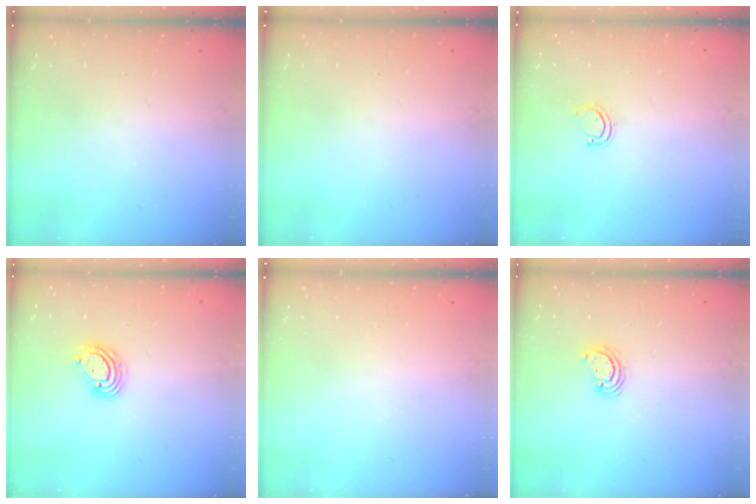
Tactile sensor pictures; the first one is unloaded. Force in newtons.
{"total": 0.0}
{"total": 4.3, "press": 4.3, "slide": 0.4}
{"total": 6.2, "press": 6.1, "slide": 1.0}
{"total": 0.0}
{"total": 2.8, "press": 2.8, "slide": 0.3}